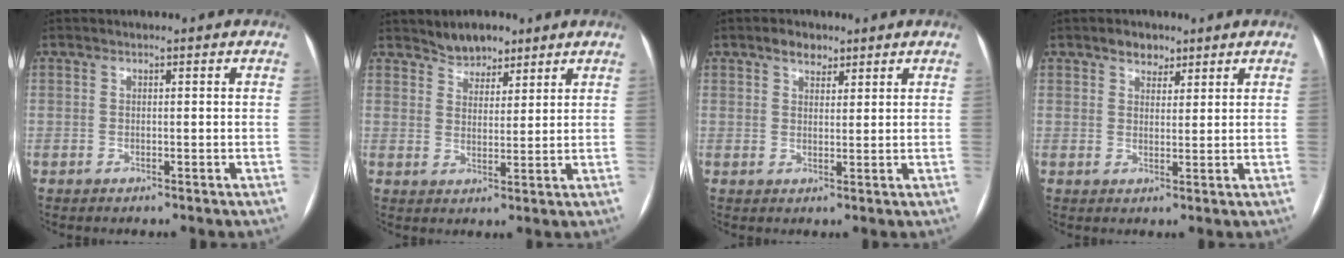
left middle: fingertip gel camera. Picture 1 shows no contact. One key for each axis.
{"total": 4.6, "fx": 3.9, "fy": 2.2, "fz": 1.2, "tx": -0.019, "ty": 0.006, "tz": 0.069}
{"total": 3.0, "fx": 2.2, "fy": 1.7, "fz": 1.3, "tx": -0.022, "ty": 0.008, "tz": 0.036}
{"total": 3.1, "fx": 2.2, "fy": 1.9, "fz": 1.0, "tx": -0.014, "ty": 0.006, "tz": 0.035}